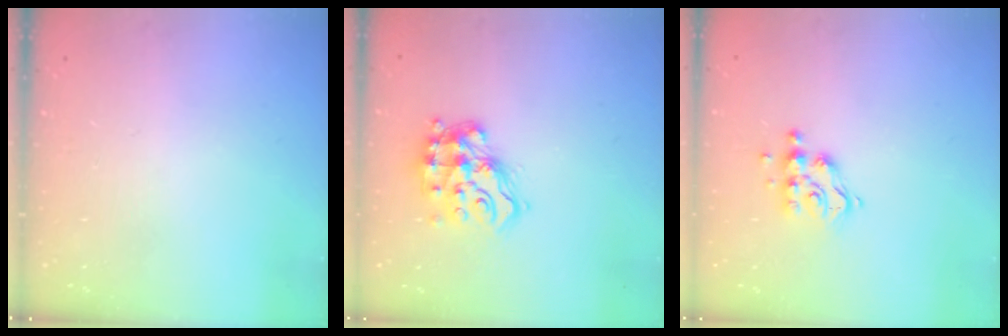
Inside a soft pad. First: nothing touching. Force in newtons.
{"total": 13.8, "press": 13.8, "slide": 1.0}
{"total": 9.4, "press": 9.4, "slide": 0.6}